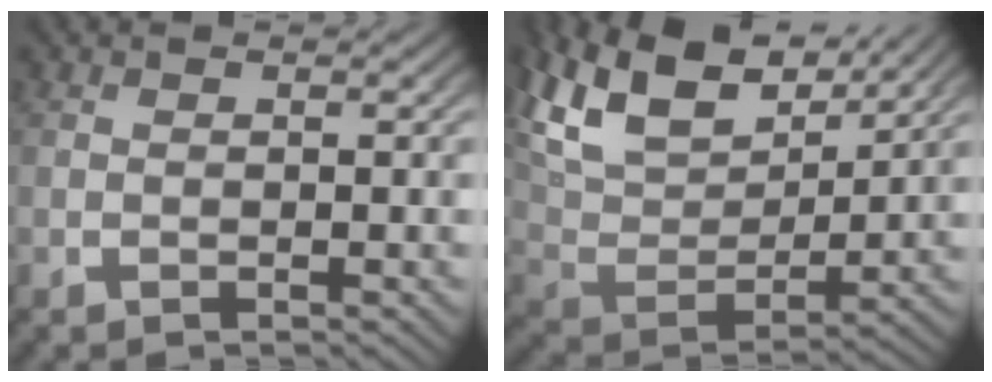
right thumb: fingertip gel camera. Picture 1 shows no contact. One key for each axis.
{"total": 11.4, "fx": 5.4, "fy": 6.5, "fz": 7.6, "tx": -0.169, "ty": 0.004, "tz": 0.095}